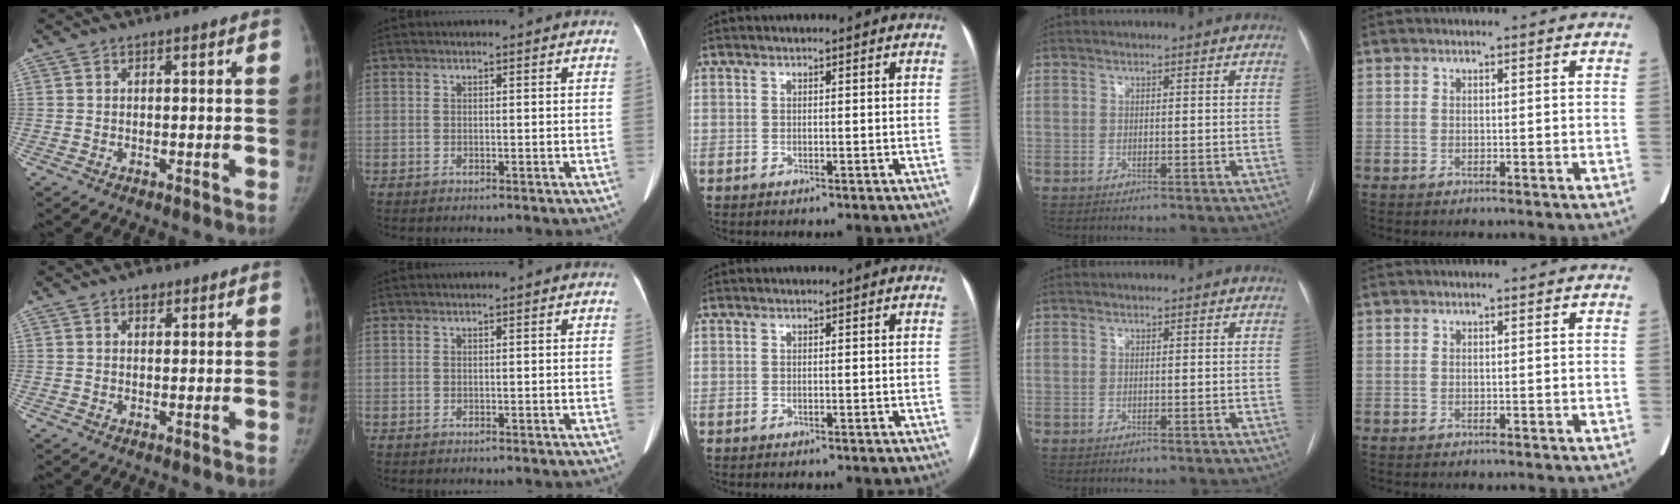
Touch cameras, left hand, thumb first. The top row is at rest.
{"thumb": {"total": 1.8, "force": [1.1, 1.2, 0.8], "torque": [0.001, -0.004, 0.014]}}